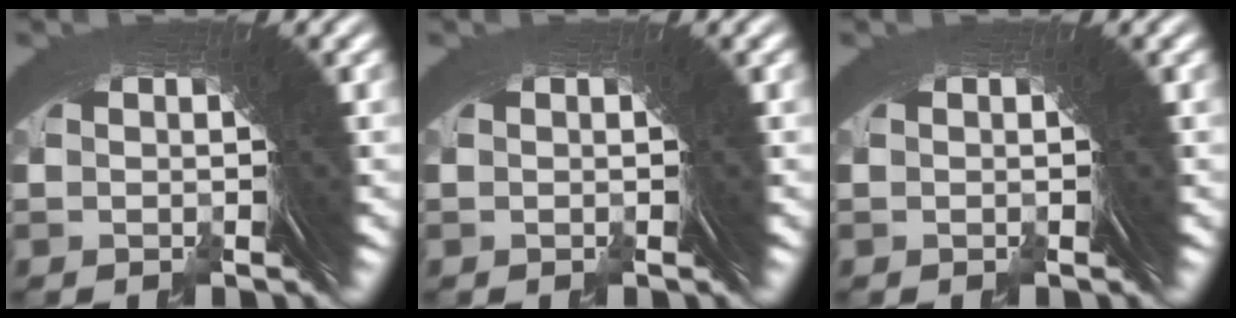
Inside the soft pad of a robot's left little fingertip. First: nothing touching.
{"total": 0.0}
{"total": 0.0}